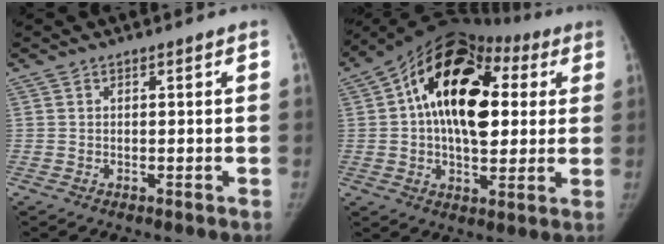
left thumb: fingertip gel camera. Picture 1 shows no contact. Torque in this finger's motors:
{"motor_torque": [1.08, 1.20, 2.24, -0.53, 0.22]}